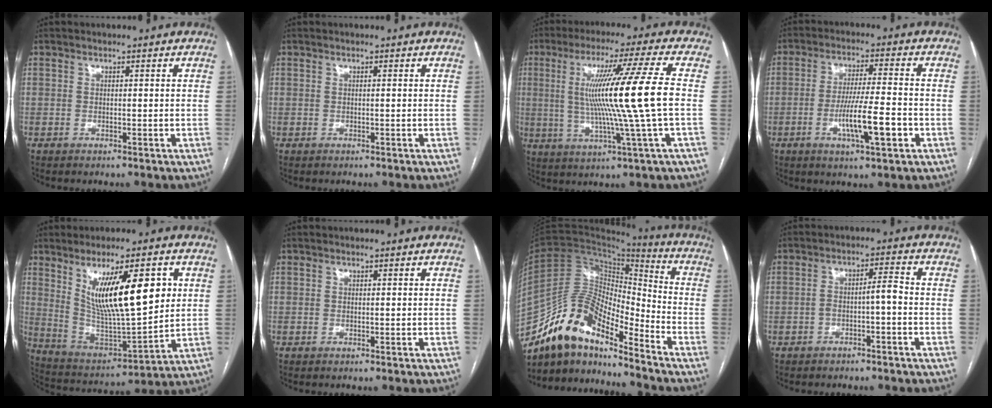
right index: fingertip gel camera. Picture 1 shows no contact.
{"total": 0.0}
{"total": 15.2, "force": [0.6, -2.5, 15.0], "torque": [-0.263, 0.000, 0.008]}
{"total": 9.1, "force": [-3.1, 0.7, 8.5], "torque": [-0.152, -0.005, -0.054]}
{"total": 16.9, "force": [5.7, 3.5, 15.6], "torque": [-0.271, -0.007, 0.110]}
{"total": 0.0}
{"total": 14.5, "force": [-12.1, 4.2, 6.7], "torque": [-0.124, 0.047, -0.223]}
{"total": 3.5, "force": [-1.4, 0.5, 3.2], "torque": [-0.052, 0.021, -0.019]}